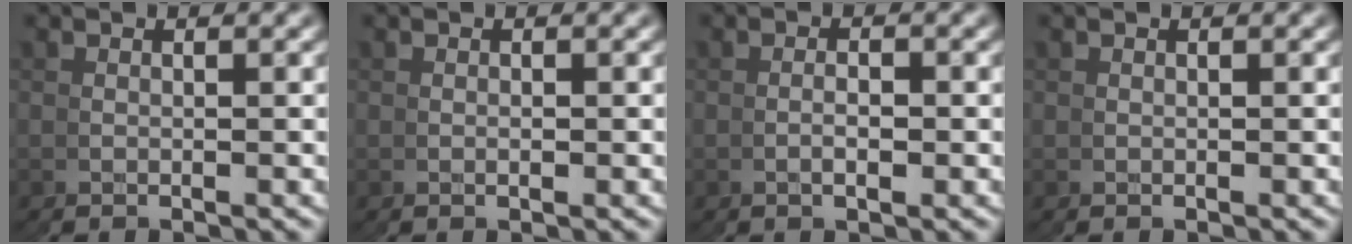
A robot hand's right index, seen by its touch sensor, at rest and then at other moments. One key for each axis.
{"total": 0.6, "fx": 0.0, "fy": 0.5, "fz": 0.3, "tx": -0.003, "ty": -0.002, "tz": 0.002}
{"total": 1.5, "fx": -0.3, "fy": 0.6, "fz": 1.4, "tx": -0.018, "ty": 0.003, "tz": -0.011}
{"total": 0.5, "fx": -0.1, "fy": 0.5, "fz": -0.2, "tx": 0.005, "ty": -0.004, "tz": 0.002}